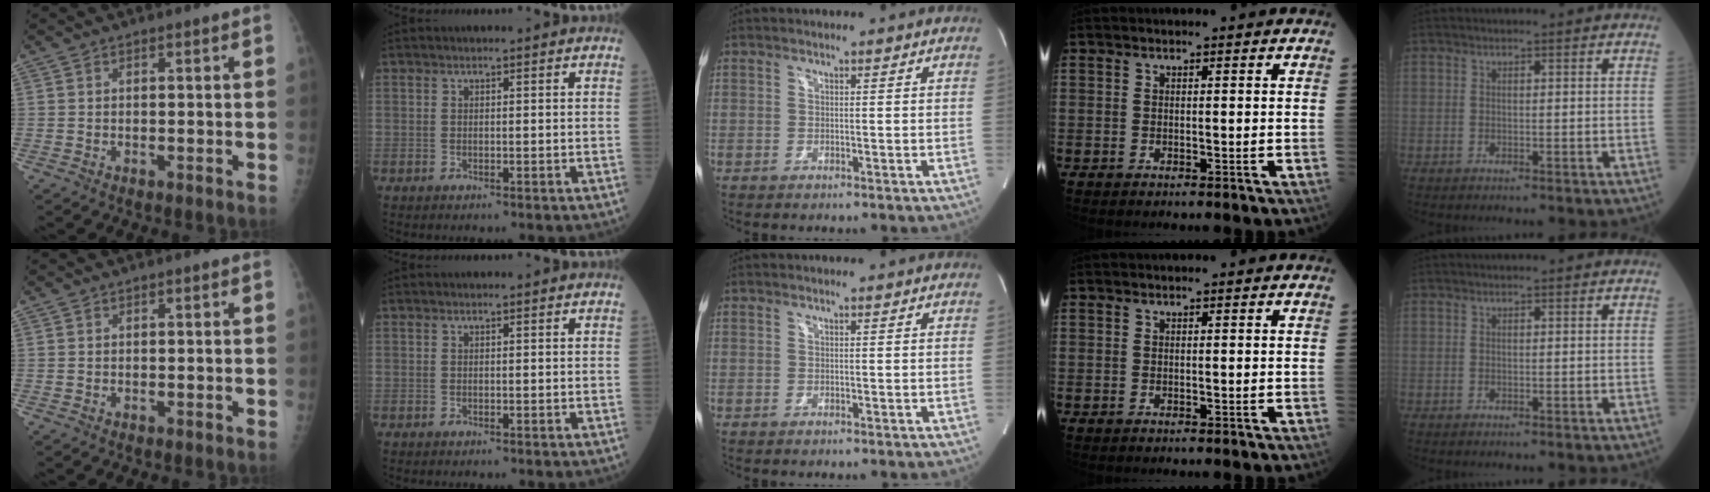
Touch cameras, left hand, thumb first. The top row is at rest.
{}